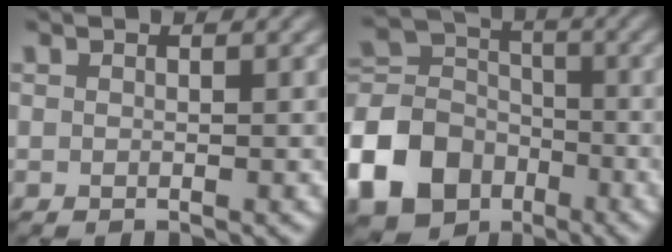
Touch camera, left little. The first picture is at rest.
{"total": 10.2, "force": [-4.6, 7.9, 4.6], "torque": [-0.119, 0.003, -0.111]}